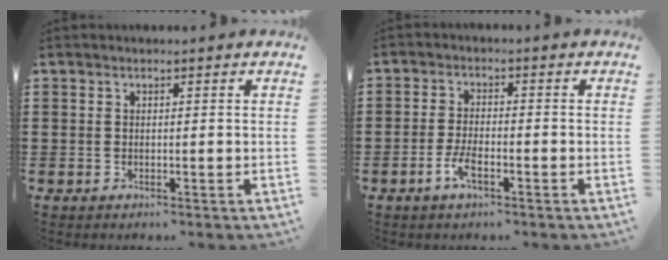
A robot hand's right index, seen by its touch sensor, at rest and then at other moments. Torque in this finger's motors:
{"motor_torque": [2.14, 0.00, 0.14, 0.01]}